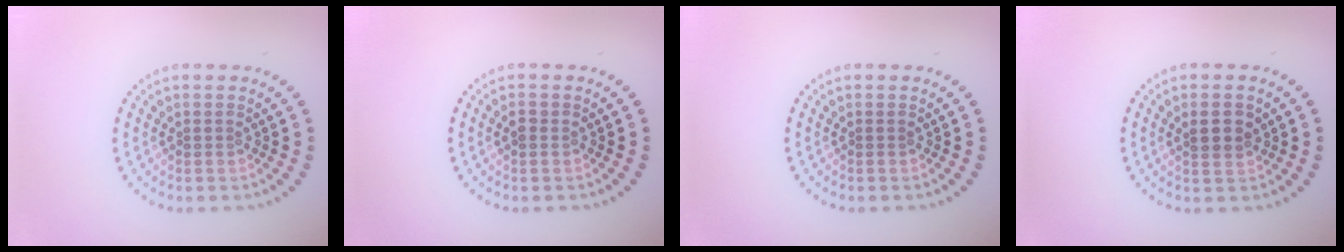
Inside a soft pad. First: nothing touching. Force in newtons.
{"total": 1.2, "press": 1.2, "slide": 0.3}
{"total": 0.0}
{"total": 2.6, "press": 2.4, "slide": 0.7}